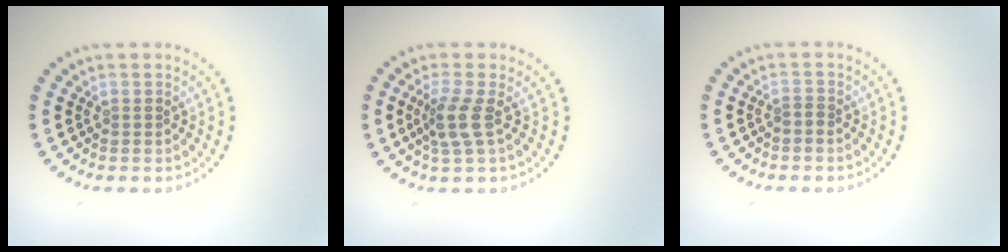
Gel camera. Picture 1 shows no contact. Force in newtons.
{"total": 2.6, "press": 2.0, "slide": 1.7}
{"total": 0.6, "press": 0.3, "slide": 0.5}